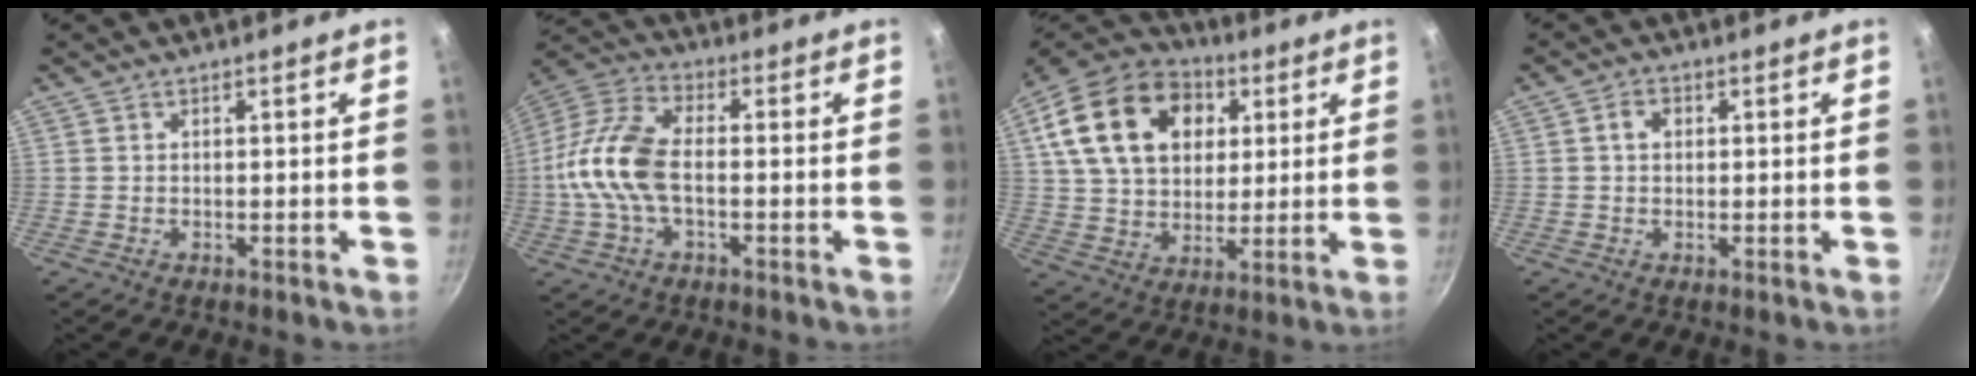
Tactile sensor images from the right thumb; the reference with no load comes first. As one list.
[{"total": 13.3, "force": [-1.5, 7.1, 11.1], "torque": [-0.220, 0.034, -0.048]}, {"total": 23.1, "force": [7.0, 16.4, 14.6], "torque": [-0.239, 0.007, 0.118]}, {"total": 2.5, "force": [0.5, 1.9, 1.5], "torque": [-0.016, 0.005, 0.006]}]